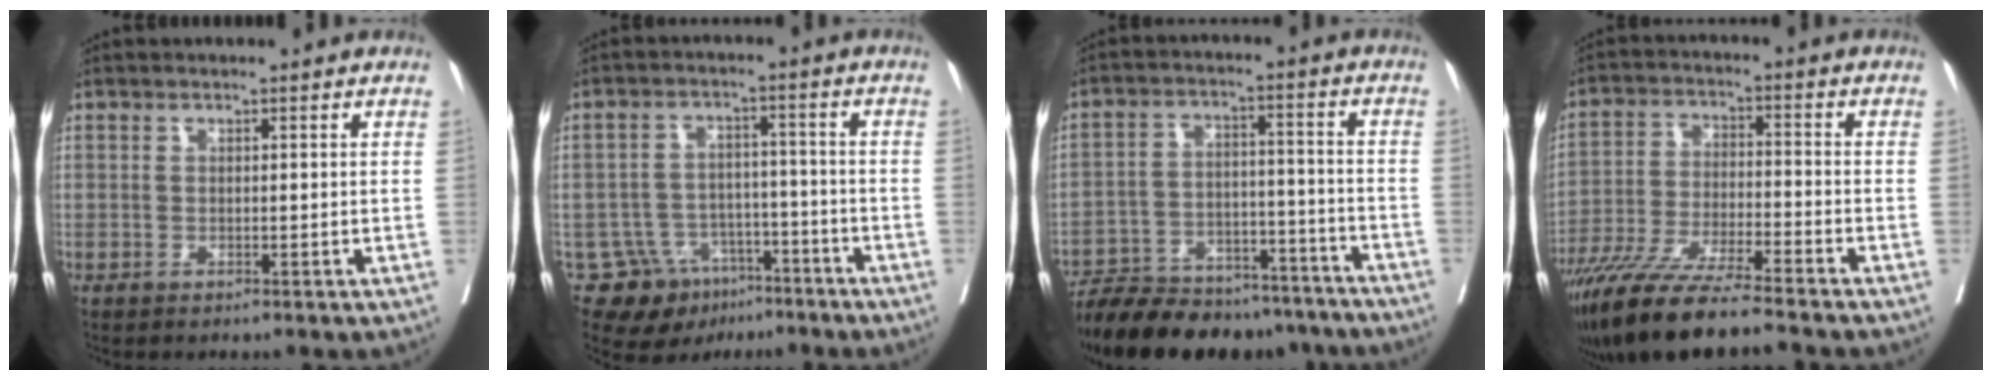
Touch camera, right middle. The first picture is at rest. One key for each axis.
{"total": 8.4, "fx": -5.3, "fy": 6.2, "fz": 1.8, "tx": -0.027, "ty": 0.019, "tz": -0.075}
{"total": 21.6, "fx": -19.1, "fy": 6.4, "fz": 7.9, "tx": -0.152, "ty": -0.003, "tz": -0.278}
{"total": 12.5, "fx": -10.4, "fy": 0.1, "fz": 7.0, "tx": -0.127, "ty": -0.032, "tz": -0.183}